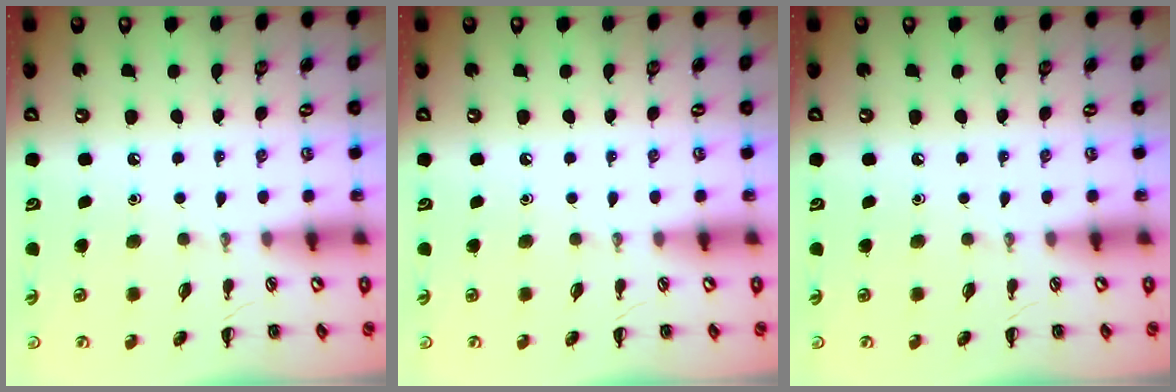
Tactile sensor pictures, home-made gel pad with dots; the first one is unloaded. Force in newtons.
{"total": 0.0}
{"total": 0.0}